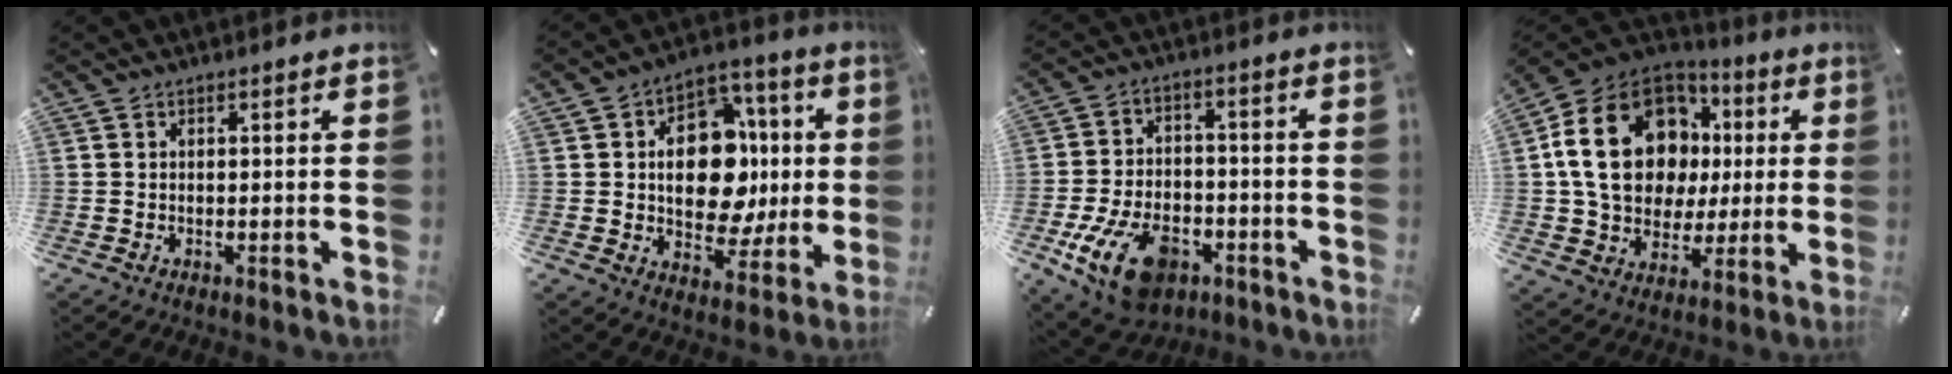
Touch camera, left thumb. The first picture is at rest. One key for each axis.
{"total": 16.7, "fx": 0.4, "fy": 12.1, "fz": 11.6, "tx": -0.171, "ty": -0.003, "tz": 0.013}
{"total": 14.9, "fx": -7.0, "fy": 9.1, "fz": 9.5, "tx": -0.180, "ty": 0.038, "tz": -0.117}
{"total": 23.1, "fx": 4.6, "fy": 18.1, "fz": 13.7, "tx": -0.258, "ty": 0.002, "tz": 0.089}